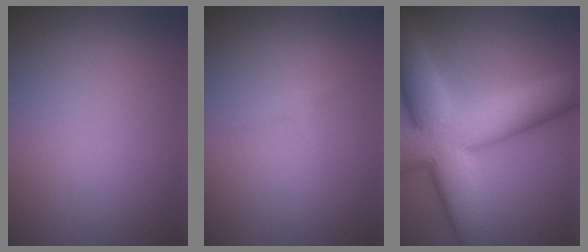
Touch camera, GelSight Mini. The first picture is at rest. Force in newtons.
{"total": 0.7, "press": 0.7, "slide": 0.0}
{"total": 13.7, "press": 13.7, "slide": 0.9}